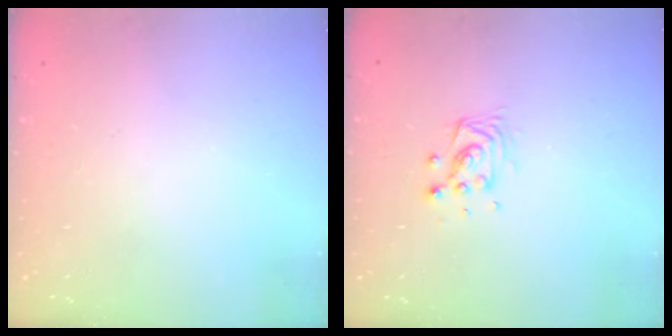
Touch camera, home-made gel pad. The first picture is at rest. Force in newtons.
{"total": 6.3, "press": 6.3, "slide": 0.3}